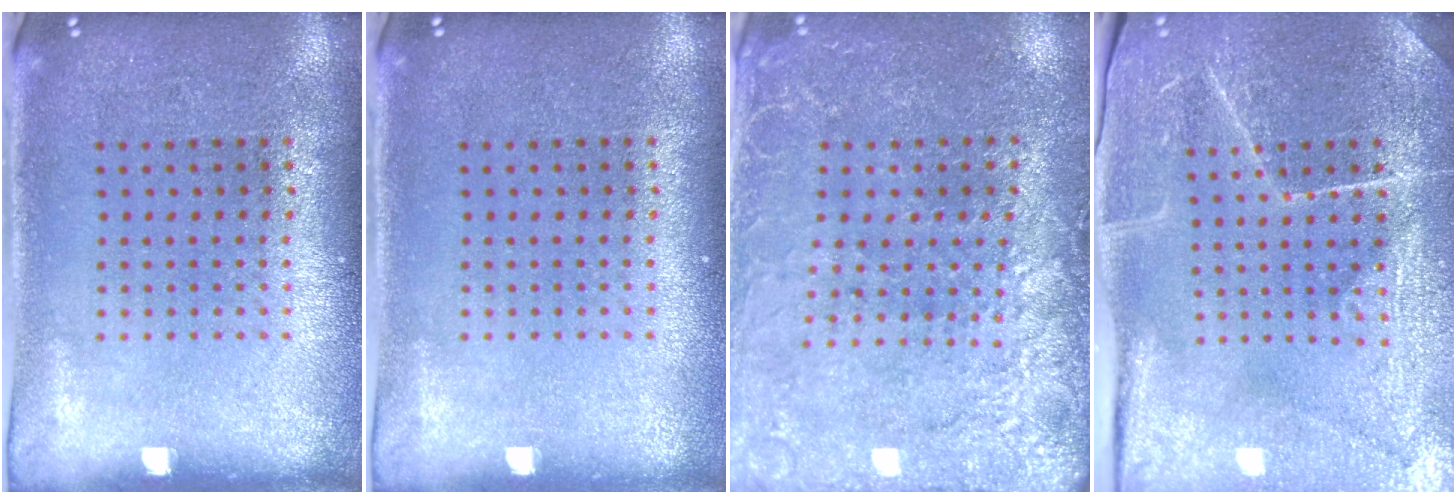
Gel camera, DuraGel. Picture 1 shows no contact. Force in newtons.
{"total": 0.0}
{"total": 2.9, "press": 2.8, "slide": 0.4}
{"total": 4.0, "press": 4.0, "slide": 0.6}